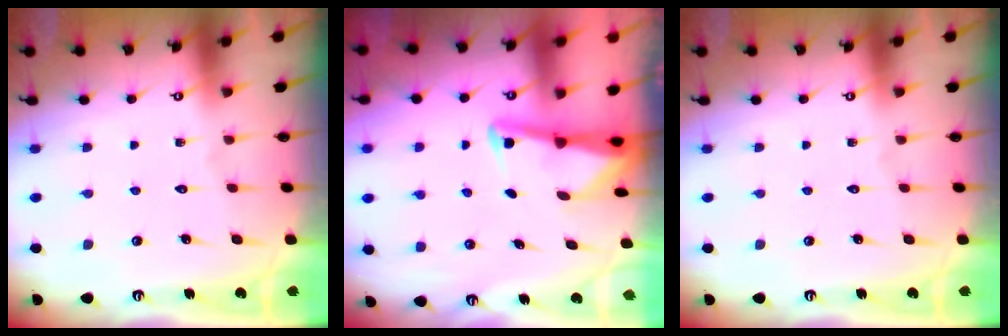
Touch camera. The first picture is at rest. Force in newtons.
{"total": 3.2, "press": 3.2, "slide": 0.4}
{"total": 0.0}